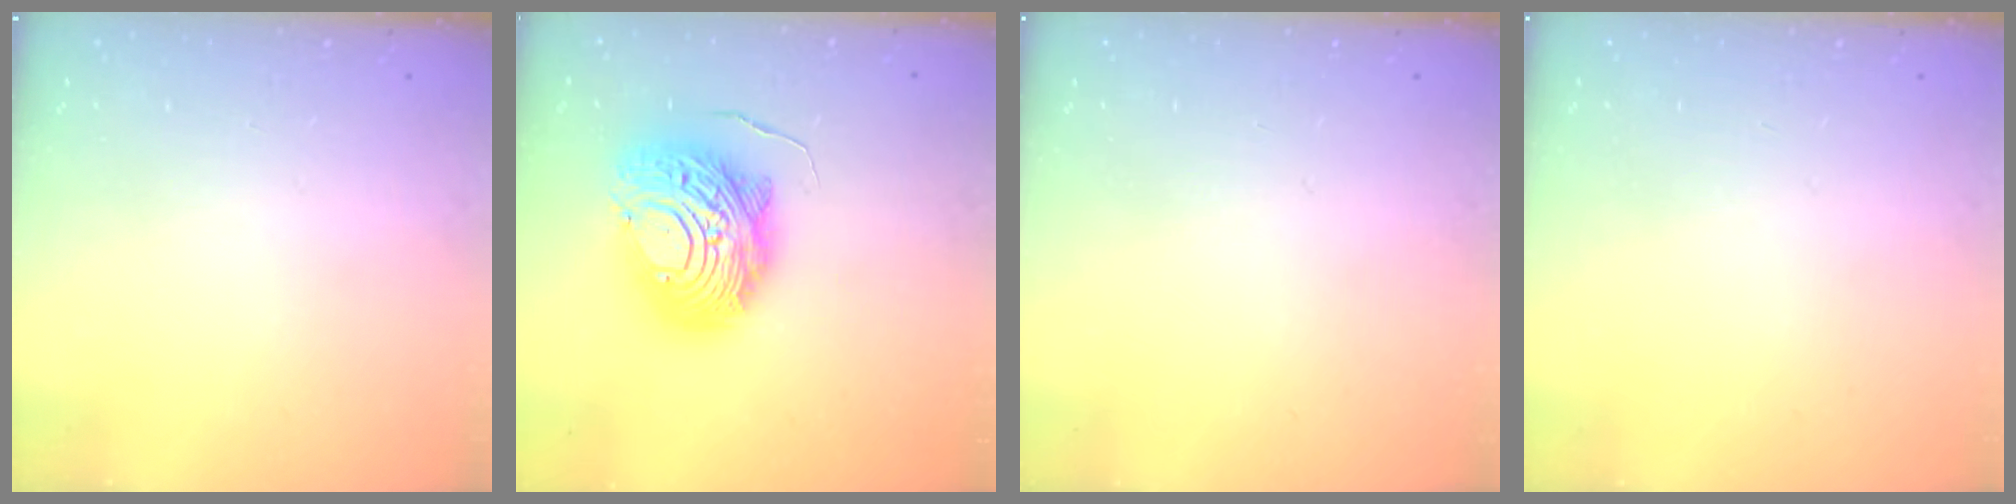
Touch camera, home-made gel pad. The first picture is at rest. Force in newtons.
{"total": 17.5, "press": 17.5, "slide": 1.5}
{"total": 0.0}
{"total": 0.0}